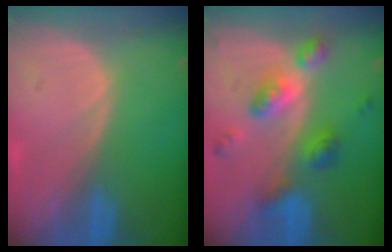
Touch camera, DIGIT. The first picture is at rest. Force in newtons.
{"total": 7.2, "press": 7.2, "slide": 0.6}